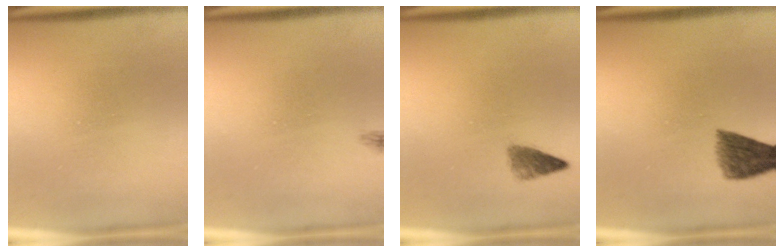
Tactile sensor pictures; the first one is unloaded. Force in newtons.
{"total": 0.9}
{"total": 2.2}
{"total": 6.0}